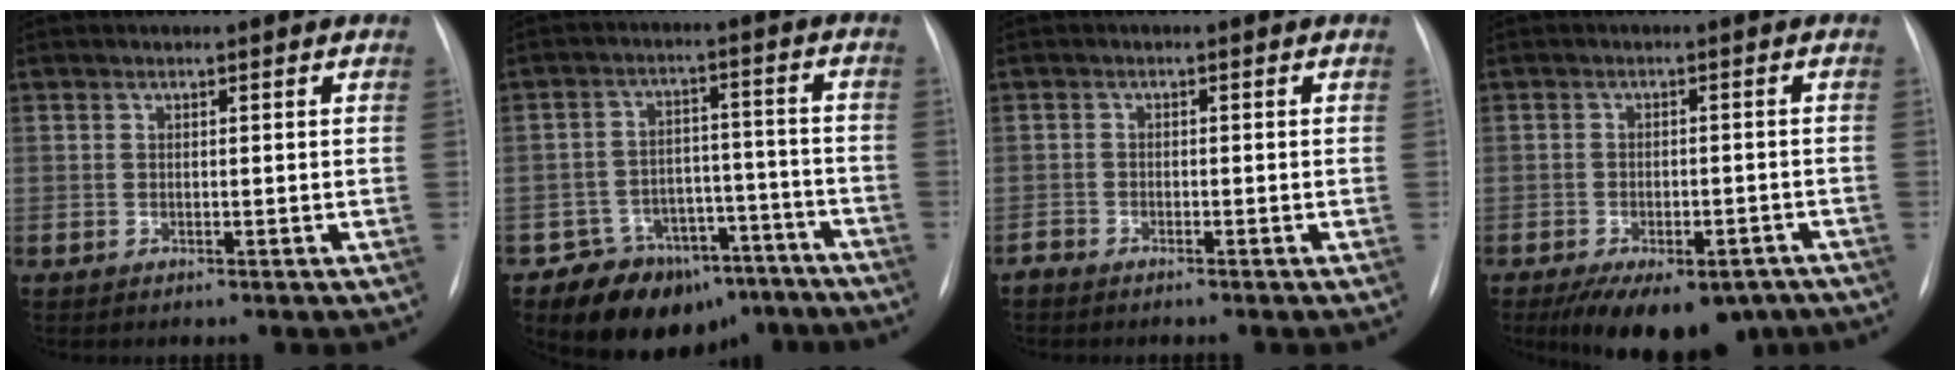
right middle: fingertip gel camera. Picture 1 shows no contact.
{"total": 12.1, "force": [-9.0, 7.4, 3.3], "torque": [-0.028, 0.054, -0.125]}
{"total": 1.3, "force": [-1.3, 0.1, 0.1], "torque": [-0.004, -0.002, -0.025]}
{"total": 13.2, "force": [-9.6, 6.0, 6.9], "torque": [-0.106, -0.007, -0.128]}